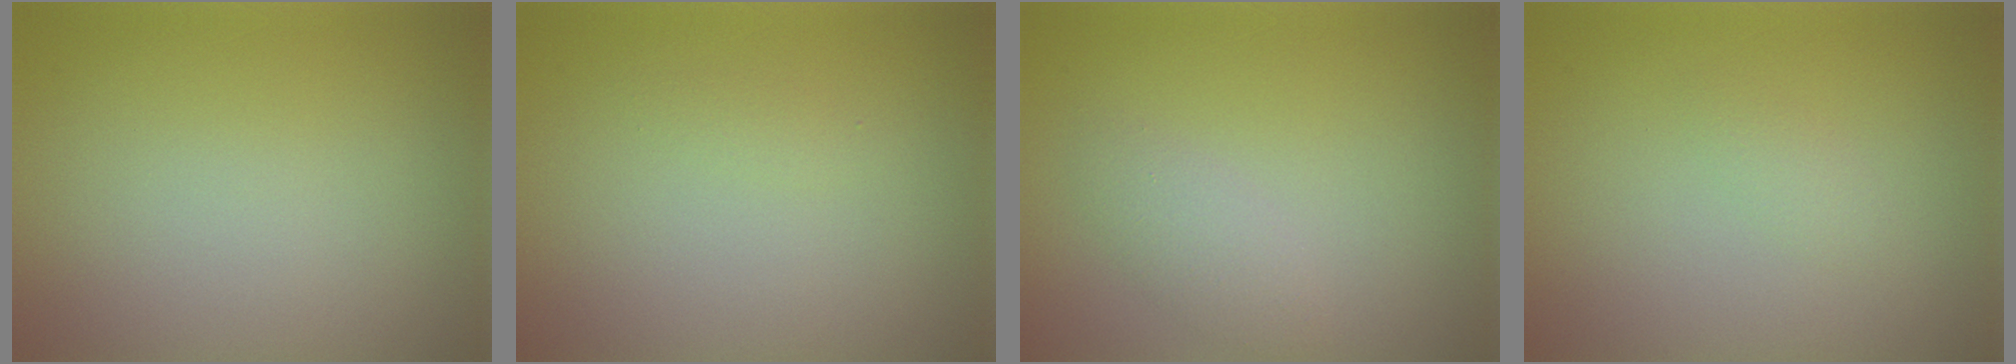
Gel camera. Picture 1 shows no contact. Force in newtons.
{"total": 0.6, "press": 0.6, "slide": 0.0}
{"total": 1.5, "press": 1.5, "slide": 0.0}
{"total": 0.9, "press": 0.9, "slide": 0.0}